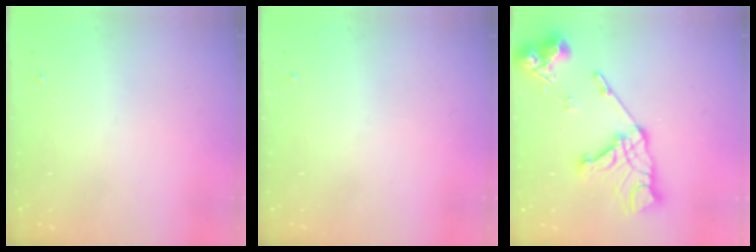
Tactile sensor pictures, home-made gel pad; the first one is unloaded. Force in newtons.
{"total": 0.0}
{"total": 18.1, "press": 18.0, "slide": 2.1}